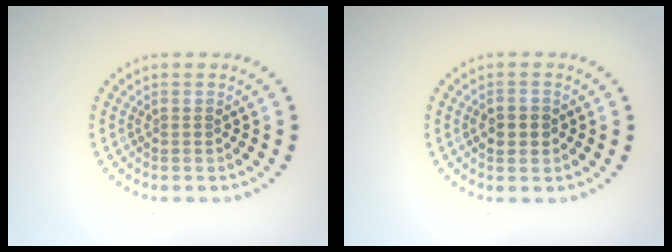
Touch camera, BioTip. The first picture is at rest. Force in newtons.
{"total": 2.0, "press": 1.9, "slide": 0.4}